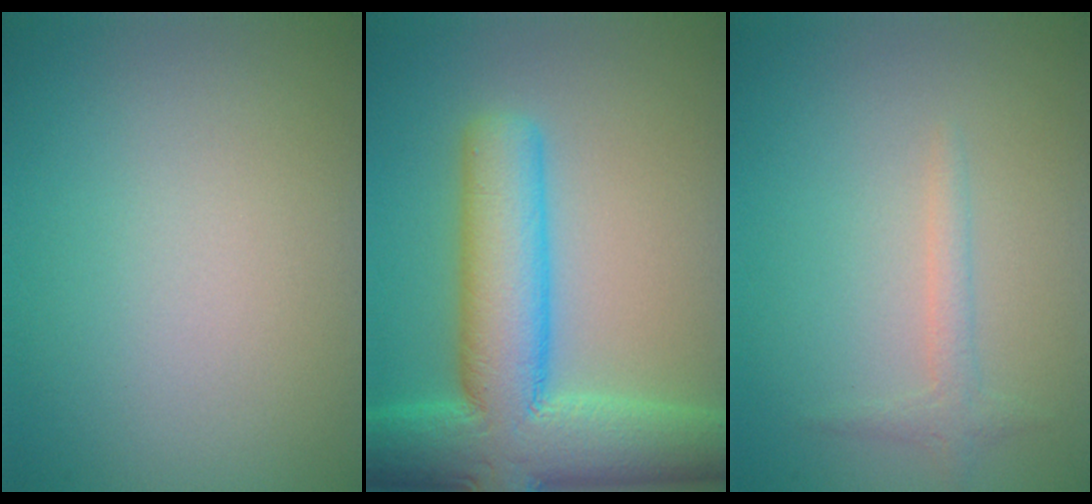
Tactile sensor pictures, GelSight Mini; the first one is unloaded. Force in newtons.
{"total": 11.3, "press": 11.3, "slide": 0.7}
{"total": 1.3, "press": 1.3, "slide": 0.0}